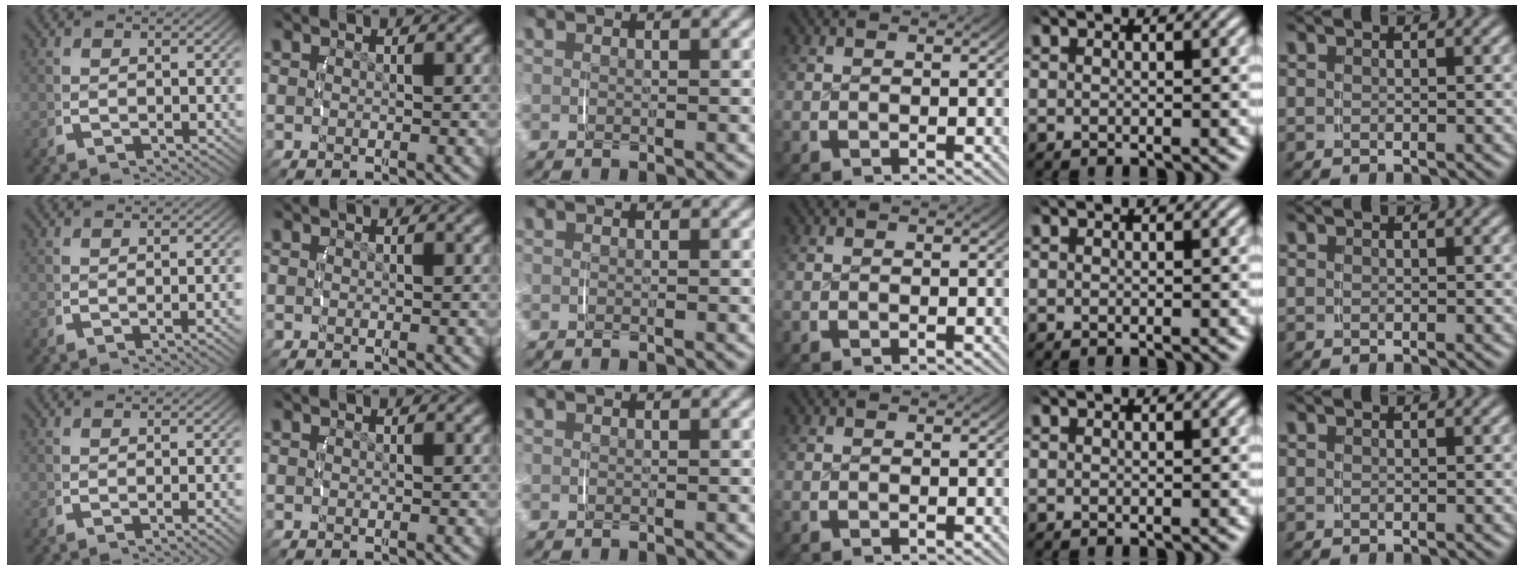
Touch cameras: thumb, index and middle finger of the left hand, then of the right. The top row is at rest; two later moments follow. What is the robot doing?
{"motion": "lift_and_place", "object": "measuring cup"}